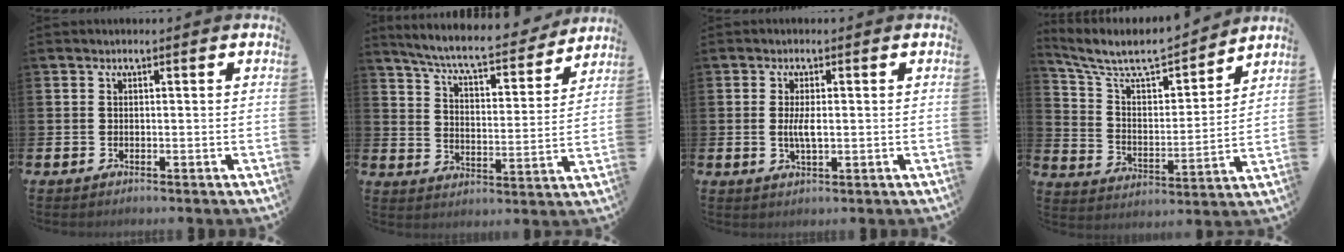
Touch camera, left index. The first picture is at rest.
{"total": 7.5, "force": [6.9, 0.8, 2.7], "torque": [-0.083, -0.048, 0.116]}
{"total": 2.8, "force": [0.1, 1.0, 2.6], "torque": [-0.048, 0.001, -0.001]}
{"total": 8.4, "force": [7.4, 2.4, 3.1], "torque": [-0.101, -0.050, 0.126]}